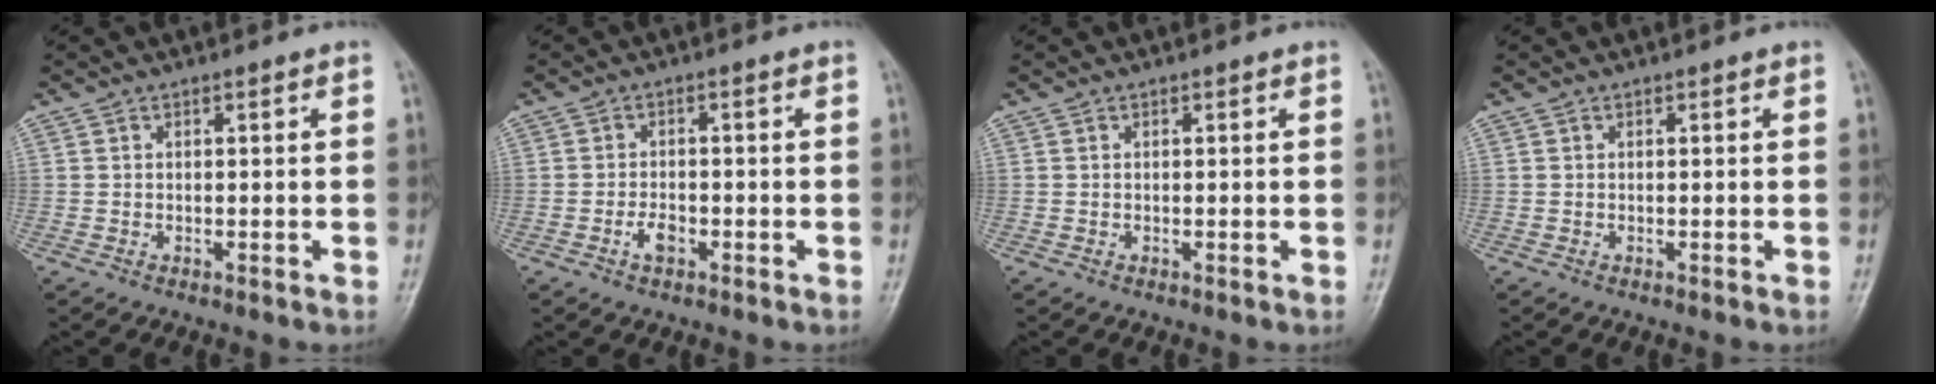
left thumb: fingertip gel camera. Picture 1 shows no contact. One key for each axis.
{"total": 2.7, "fx": -1.4, "fy": 1.5, "fz": 1.7, "tx": -0.030, "ty": 0.010, "tz": -0.027}
{"total": 0.0}
{"total": 0.0}